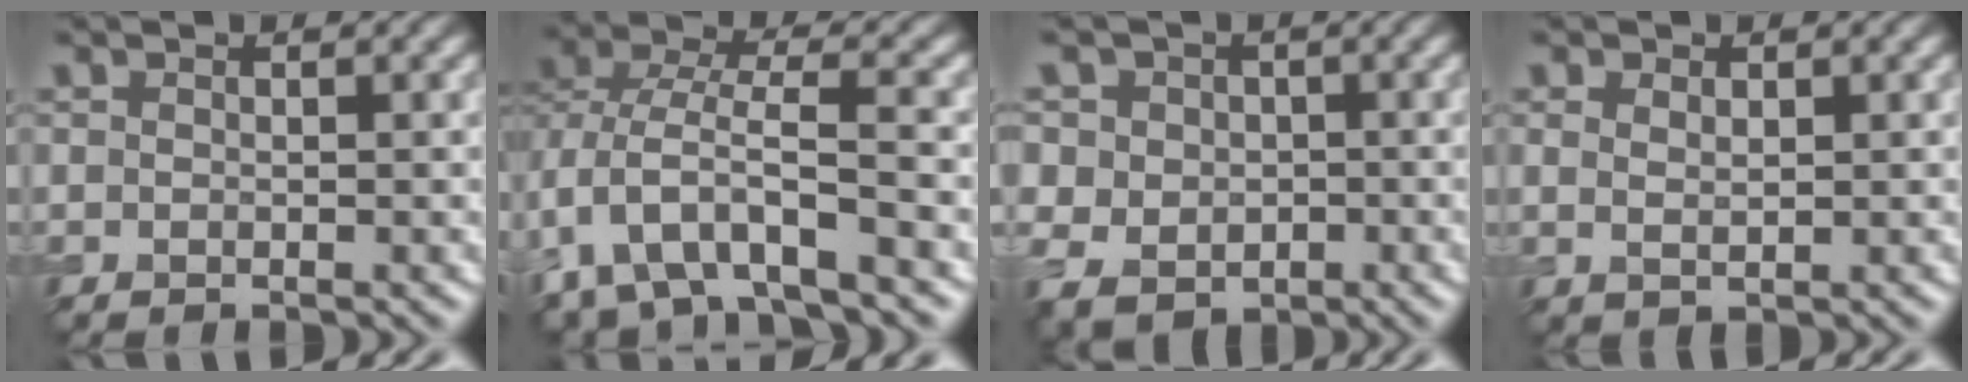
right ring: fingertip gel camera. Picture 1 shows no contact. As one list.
[{"total": 7.8, "force": [-2.9, 3.9, 6.1], "torque": [-0.124, 0.001, -0.050]}, {"total": 7.2, "force": [0.9, 6.6, 2.7], "torque": [-0.064, 0.022, -0.005]}, {"total": 1.3, "force": [0.6, 0.7, 0.9], "torque": [-0.019, -0.001, 0.014]}]